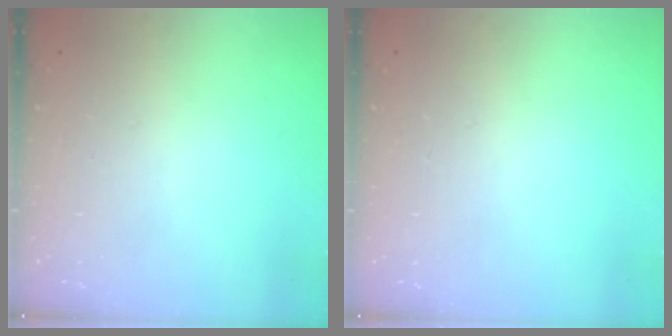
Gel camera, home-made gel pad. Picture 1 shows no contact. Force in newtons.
{"total": 0.0}